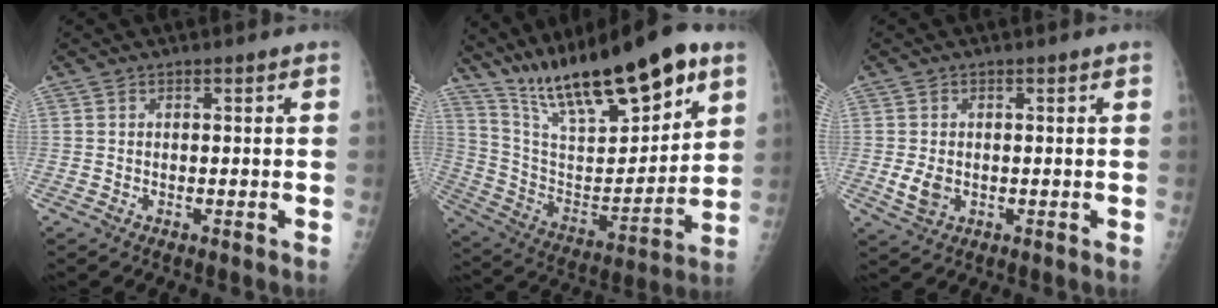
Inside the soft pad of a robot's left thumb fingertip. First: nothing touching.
{"total": 26.1, "force": [17.1, 7.8, 18.2], "torque": [-0.272, -0.054, 0.303]}
{"total": 3.6, "force": [-0.4, 2.6, 2.5], "torque": [-0.046, -0.005, 0.000]}